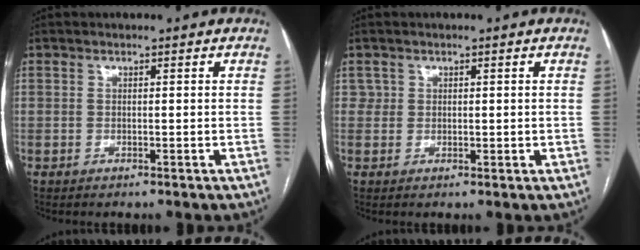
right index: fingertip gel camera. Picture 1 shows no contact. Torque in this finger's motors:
{"motor_torque": [-0.31, 0.63, 0.05, 0.04]}